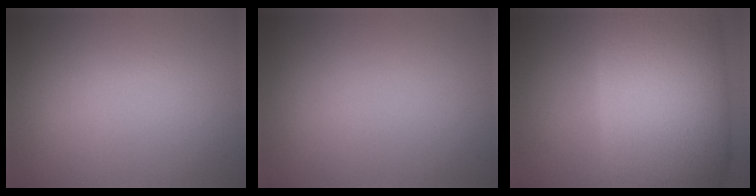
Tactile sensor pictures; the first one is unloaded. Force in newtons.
{"total": 0.0}
{"total": 15.7, "press": 15.7, "slide": 0.8}